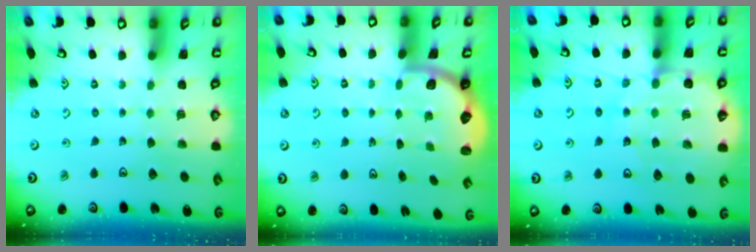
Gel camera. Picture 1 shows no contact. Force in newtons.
{"total": 2.2, "press": 2.1, "slide": 0.8}
{"total": 12.2, "press": 11.8, "slide": 2.9}